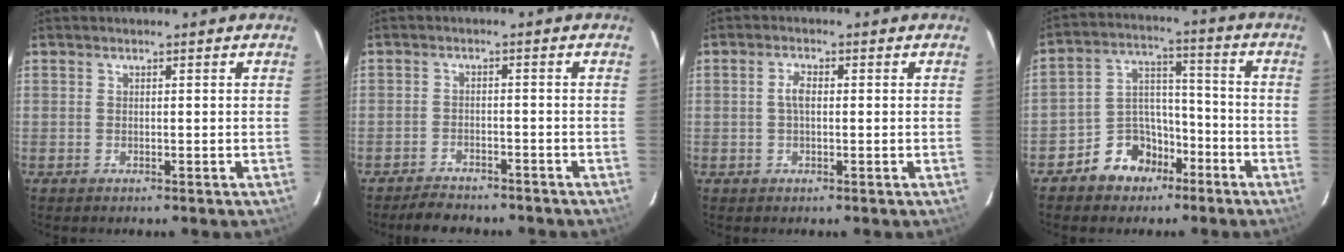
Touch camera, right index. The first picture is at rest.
{"total": 6.3, "force": [-5.6, 2.2, 1.9], "torque": [-0.055, -0.002, -0.082]}
{"total": 2.3, "force": [0.0, 1.1, 2.0], "torque": [-0.042, 0.006, 0.001]}
{"total": 9.5, "force": [-6.1, 6.7, 2.6], "torque": [-0.048, 0.042, -0.093]}